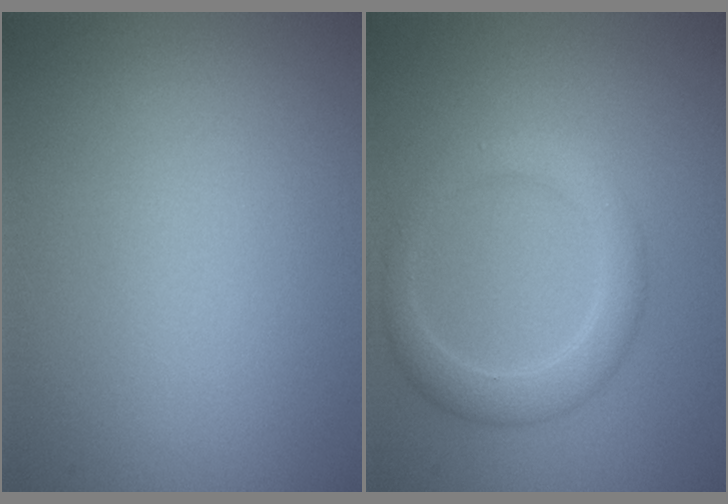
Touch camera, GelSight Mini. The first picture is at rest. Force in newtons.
{"total": 3.2, "press": 3.2, "slide": 0.2}